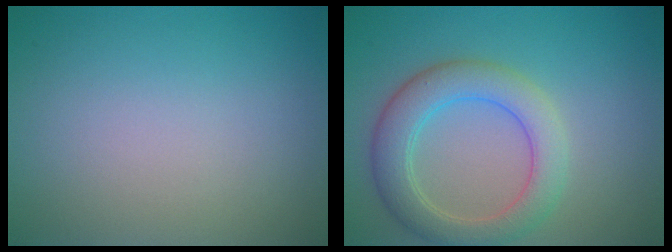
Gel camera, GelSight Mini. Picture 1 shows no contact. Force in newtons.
{"total": 5.1, "press": 5.1, "slide": 0.1}